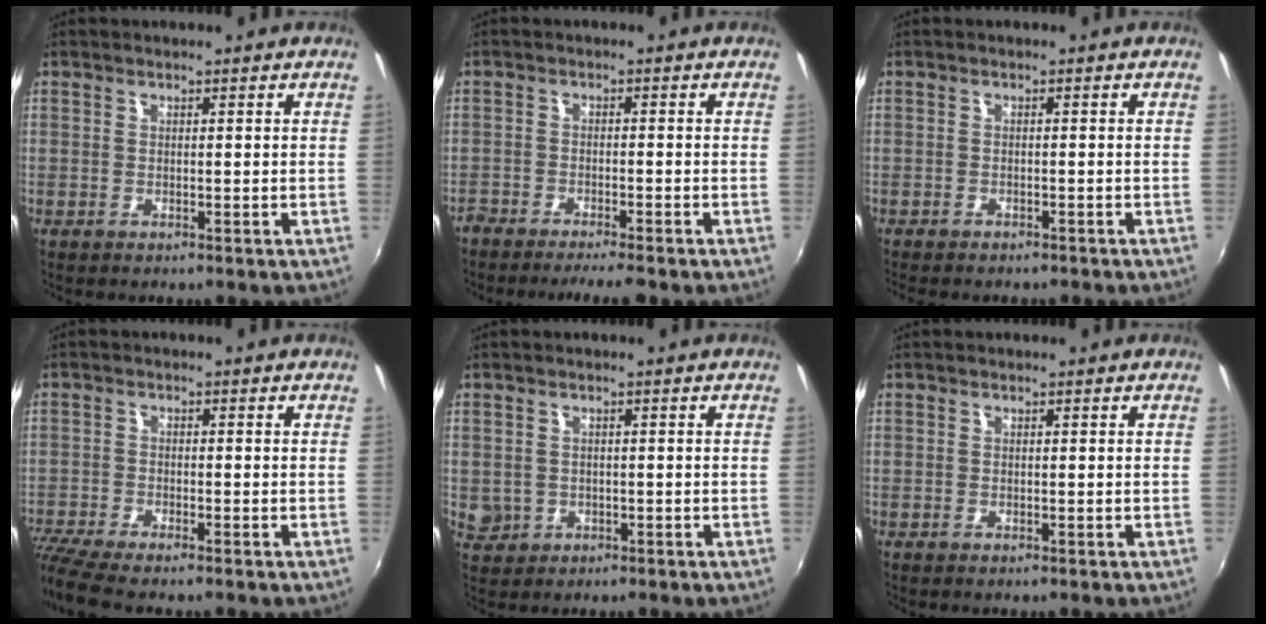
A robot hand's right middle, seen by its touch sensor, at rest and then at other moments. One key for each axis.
{"total": 6.7, "fx": -5.9, "fy": 0.9, "fz": 3.1, "tx": -0.083, "ty": -0.011, "tz": -0.097}
{"total": 4.4, "fx": -3.9, "fy": 1.3, "fz": 1.7, "tx": -0.042, "ty": -0.017, "tz": -0.056}
{"total": 7.1, "fx": -6.2, "fy": 0.7, "fz": 3.4, "tx": -0.092, "ty": -0.033, "tz": -0.112}
{"total": 3.3, "fx": -0.3, "fy": 3.2, "fz": 1.0, "tx": -0.020, "ty": -0.001, "tz": 0.002}
{"total": 0.0}